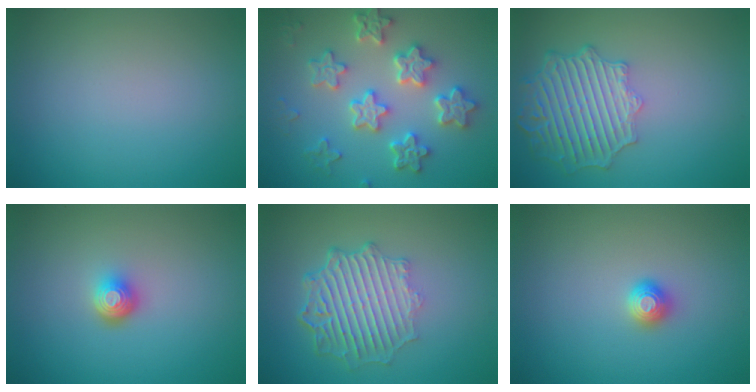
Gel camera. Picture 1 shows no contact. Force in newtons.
{"total": 5.3, "press": 5.0, "slide": 1.8}
{"total": 6.2, "press": 5.0, "slide": 3.7}
{"total": 2.2, "press": 1.4, "slide": 1.6}
{"total": 6.4, "press": 4.8, "slide": 4.2}
{"total": 1.3, "press": 1.2, "slide": 0.5}